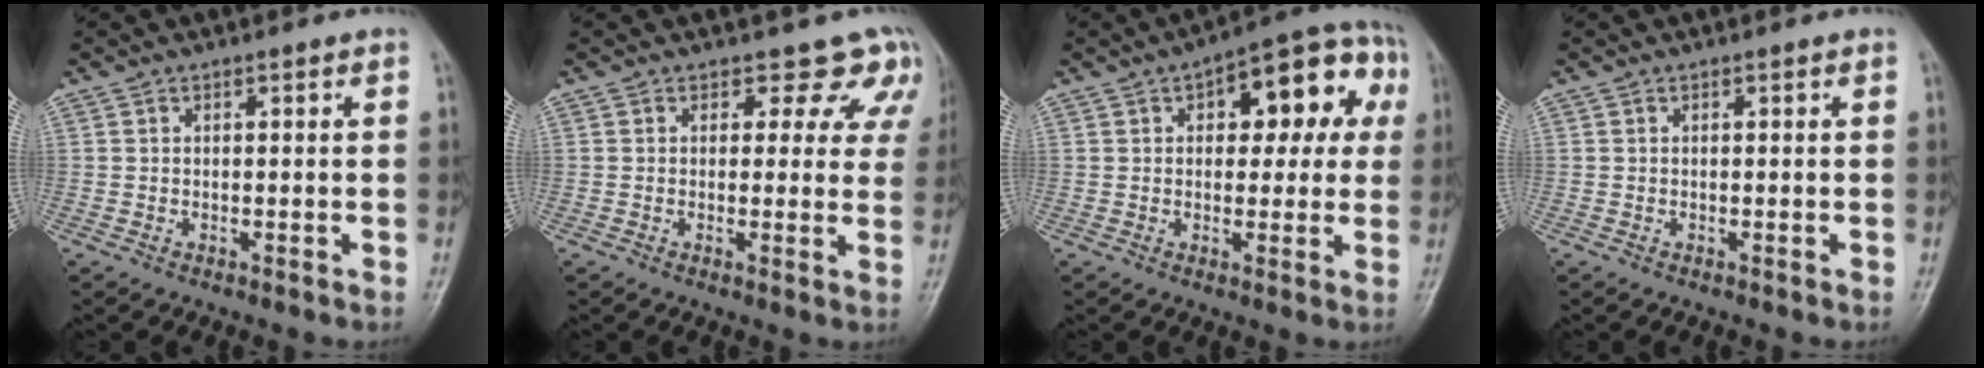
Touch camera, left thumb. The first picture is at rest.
{"total": 7.2, "force": [5.5, 4.4, 1.4], "torque": [0.034, -0.022, 0.038]}
{"total": 15.0, "force": [4.3, 7.5, 12.2], "torque": [-0.106, 0.033, 0.046]}
{"total": 0.0}